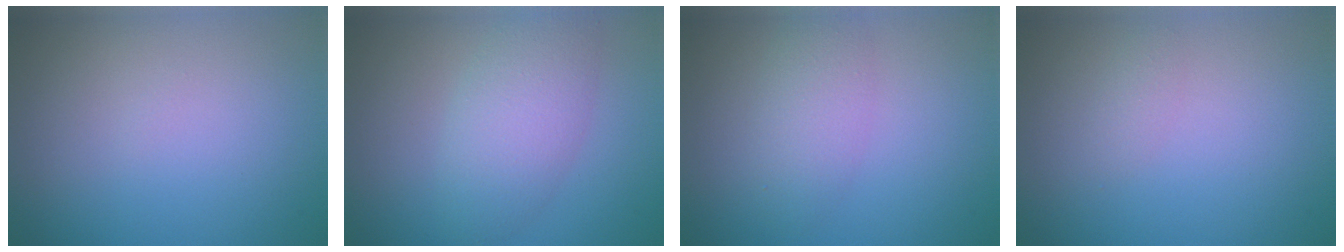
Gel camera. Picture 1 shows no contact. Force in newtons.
{"total": 4.4, "press": 4.4, "slide": 0.2}
{"total": 1.9, "press": 1.9, "slide": 0.1}
{"total": 0.8, "press": 0.8, "slide": 0.0}